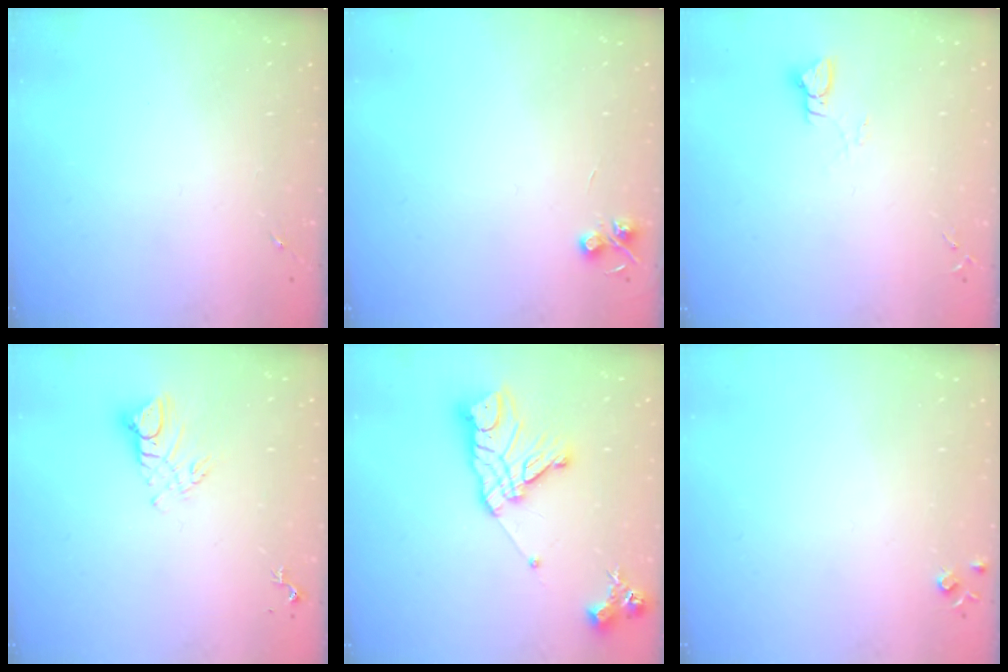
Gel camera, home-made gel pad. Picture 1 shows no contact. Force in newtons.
{"total": 4.6, "press": 4.6, "slide": 0.6}
{"total": 3.0, "press": 3.0, "slide": 0.3}
{"total": 7.6, "press": 7.6, "slide": 0.7}
{"total": 16.3, "press": 16.2, "slide": 1.4}
{"total": 4.3, "press": 4.3, "slide": 0.7}